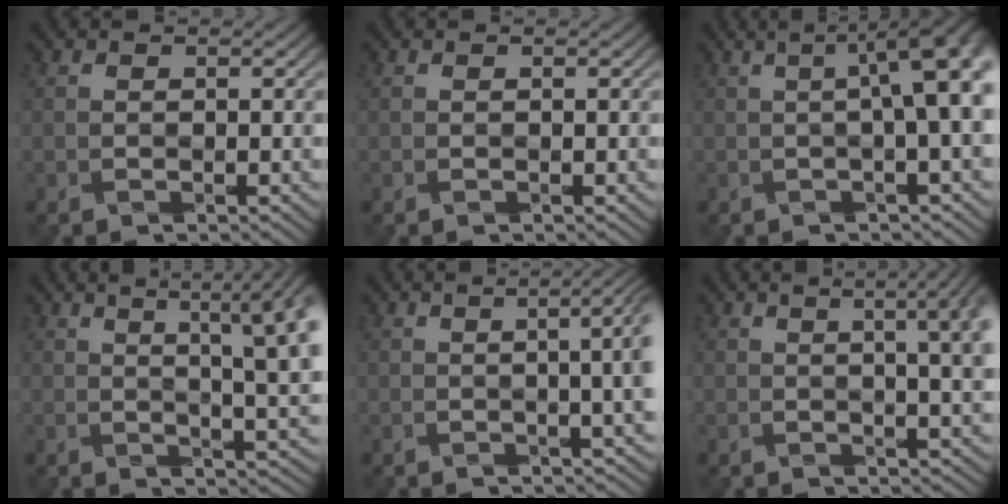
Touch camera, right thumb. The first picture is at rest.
{"total": 0.0}
{"total": 9.4, "force": [0.5, 2.2, 9.1], "torque": [-0.093, 0.026, 0.003]}
{"total": 12.2, "force": [3.6, 3.4, 11.1], "torque": [-0.128, 0.036, 0.050]}
{"total": 7.9, "force": [0.4, 2.4, 7.5], "torque": [-0.068, 0.022, 0.000]}
{"total": 9.7, "force": [2.3, 3.1, 8.9], "torque": [-0.077, 0.038, 0.013]}